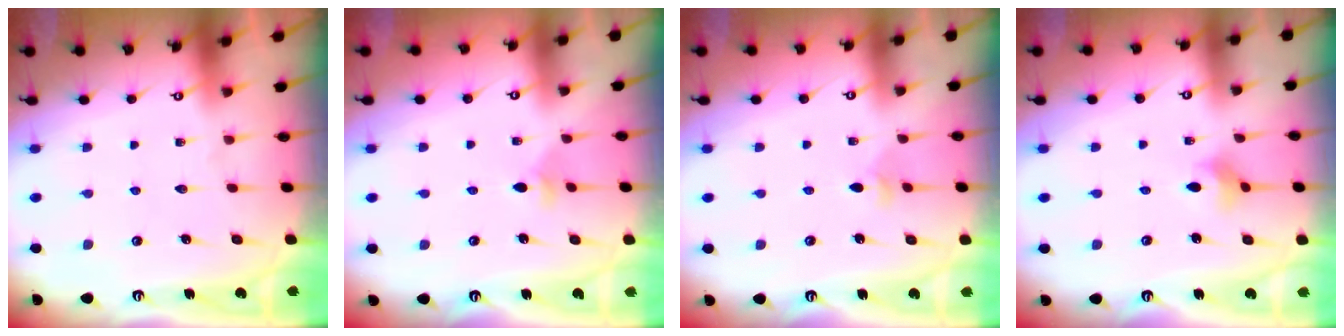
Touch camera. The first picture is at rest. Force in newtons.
{"total": 3.6, "press": 3.6, "slide": 0.6}
{"total": 3.3, "press": 3.1, "slide": 0.9}
{"total": 3.7, "press": 3.7, "slide": 0.6}